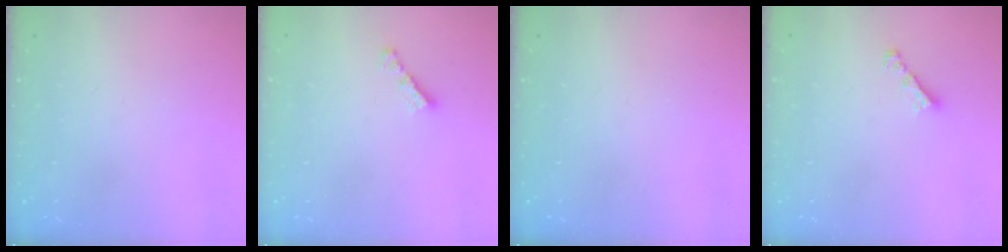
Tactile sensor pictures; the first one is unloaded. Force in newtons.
{"total": 2.7, "press": 2.7, "slide": 0.3}
{"total": 0.0}
{"total": 2.4, "press": 2.4, "slide": 0.1}